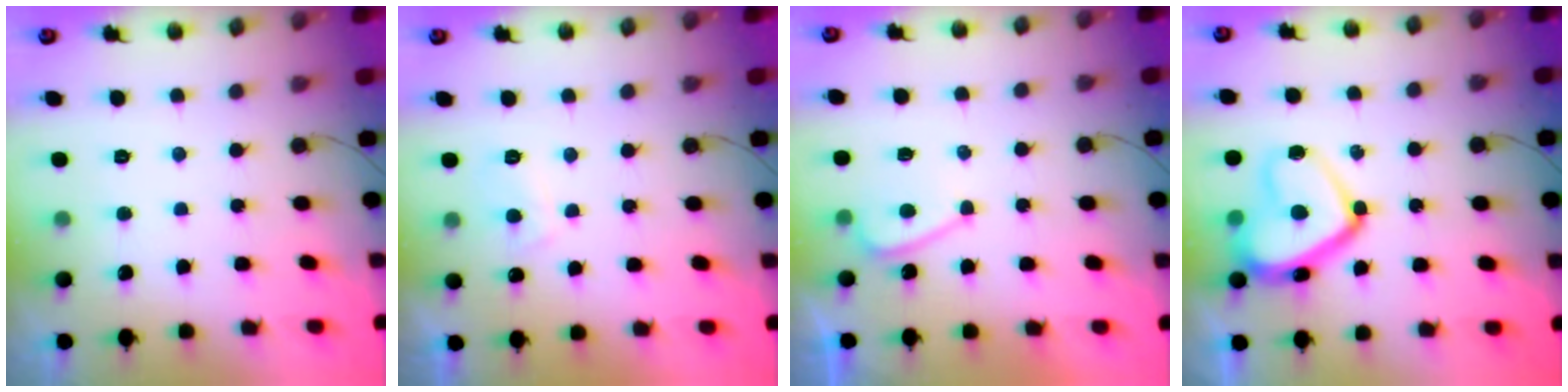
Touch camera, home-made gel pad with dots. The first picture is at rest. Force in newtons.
{"total": 3.6, "press": 3.6, "slide": 0.7}
{"total": 4.4, "press": 4.4, "slide": 0.5}
{"total": 16.2, "press": 16.1, "slide": 1.6}